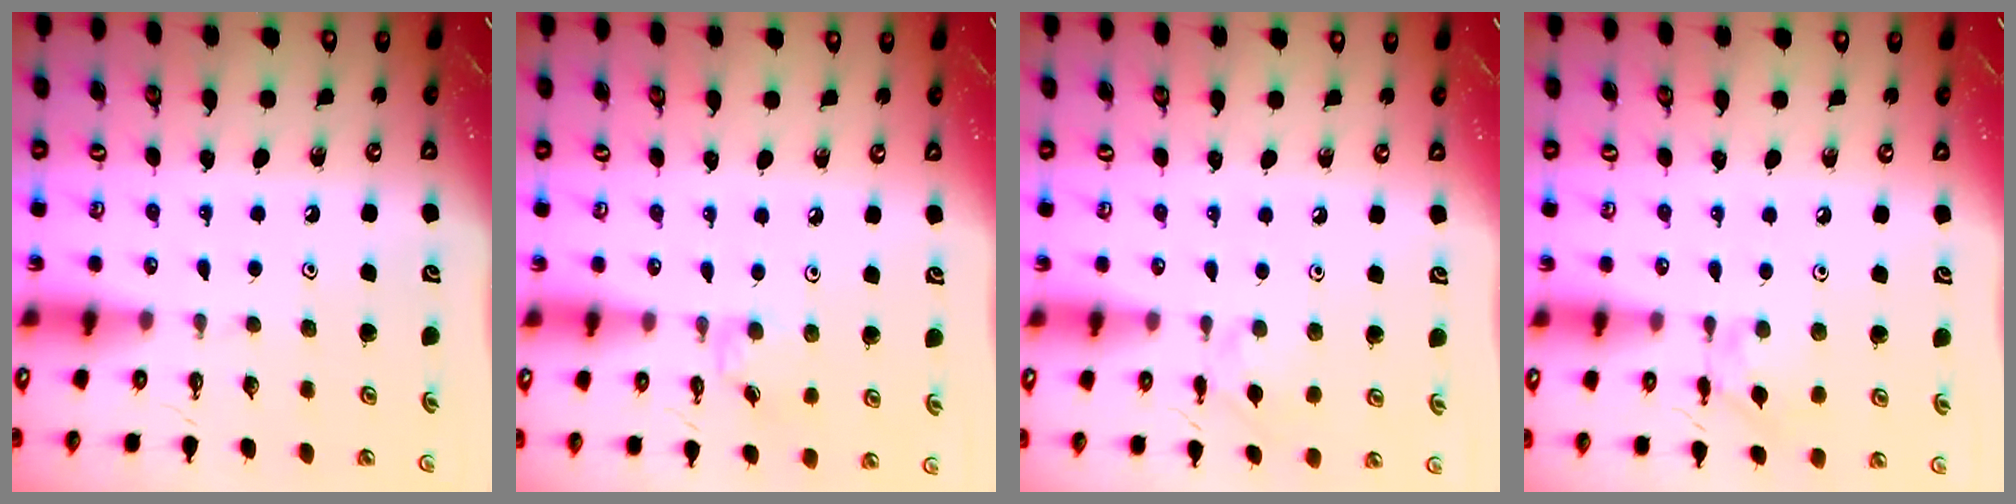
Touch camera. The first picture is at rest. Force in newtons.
{"total": 2.5, "press": 2.5, "slide": 0.4}
{"total": 2.8, "press": 2.7, "slide": 0.6}
{"total": 5.2, "press": 5.2, "slide": 0.3}